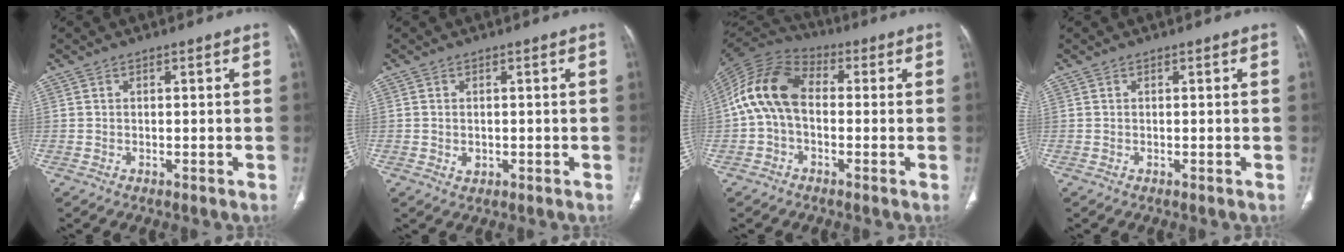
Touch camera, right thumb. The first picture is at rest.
{"total": 1.6, "force": [-0.2, 1.3, 1.0], "torque": [-0.013, 0.000, 0.002]}
{"total": 12.7, "force": [0.0, 8.4, 9.5], "torque": [-0.180, 0.032, -0.015]}
{"total": 0.0}